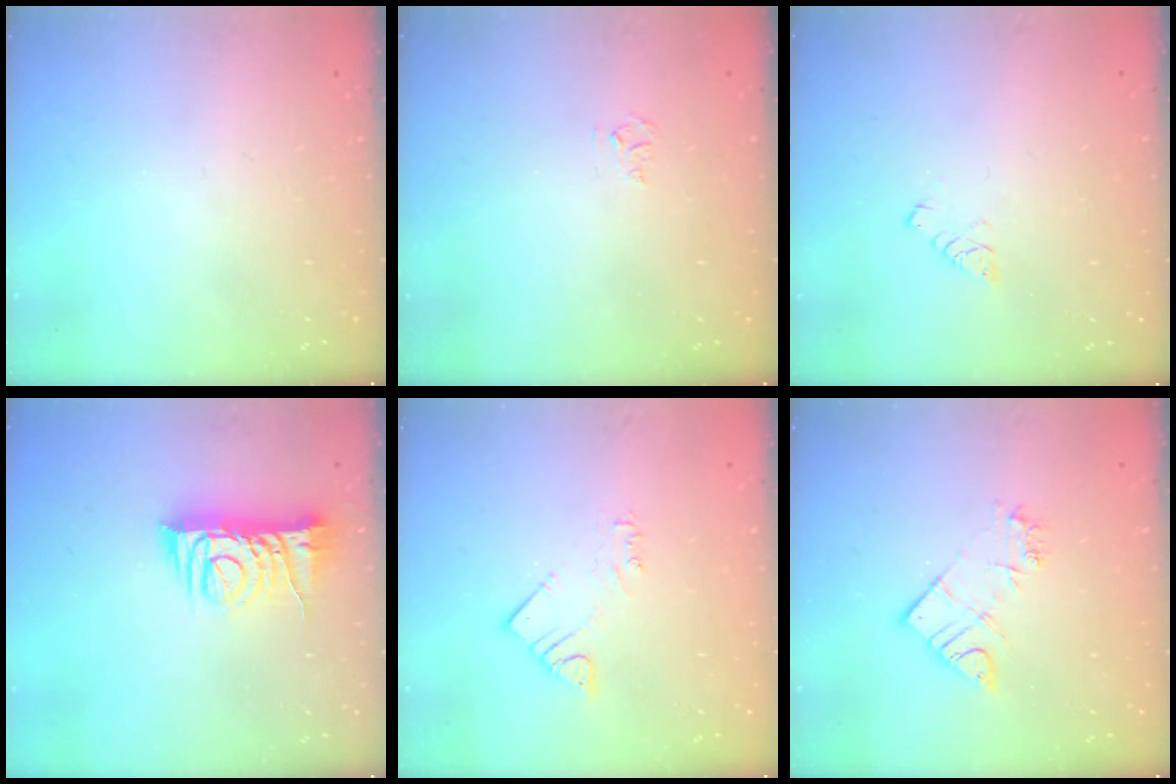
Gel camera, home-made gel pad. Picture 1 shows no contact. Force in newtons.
{"total": 4.3, "press": 4.3, "slide": 0.6}
{"total": 4.8, "press": 4.8, "slide": 0.3}
{"total": 9.9, "press": 9.9, "slide": 1.1}
{"total": 3.1, "press": 3.1, "slide": 0.1}
{"total": 8.7, "press": 8.7, "slide": 0.8}